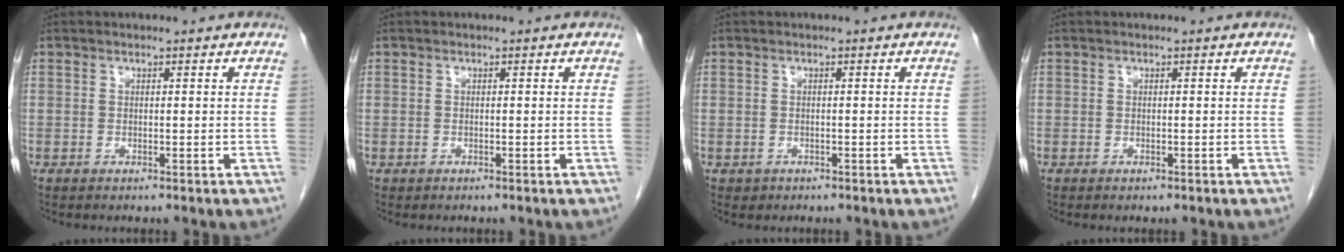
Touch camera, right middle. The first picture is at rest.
{"total": 0.0}
{"total": 0.9, "force": [-0.5, 0.8, 0.0], "torque": [-0.005, 0.003, -0.004]}
{"total": 0.0}